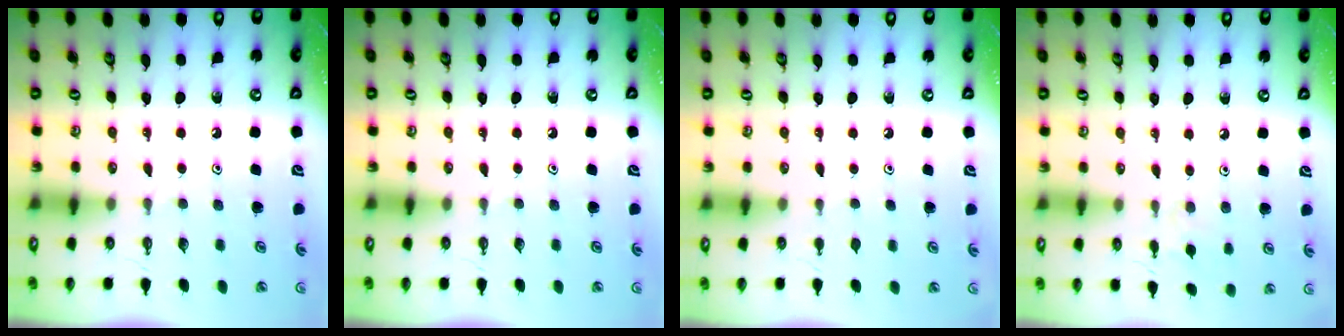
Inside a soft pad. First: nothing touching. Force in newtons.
{"total": 0.0}
{"total": 0.8, "press": 0.7, "slide": 0.3}
{"total": 4.0, "press": 4.0, "slide": 0.6}